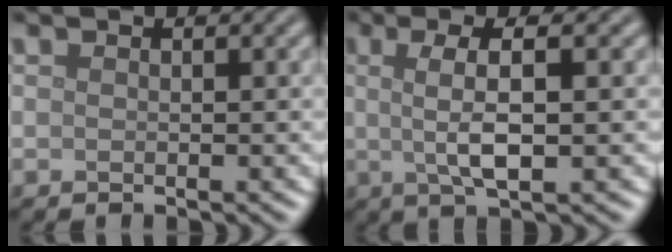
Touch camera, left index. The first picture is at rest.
{"total": 5.0, "force": [0.6, 1.2, 4.9], "torque": [-0.087, 0.006, 0.010]}